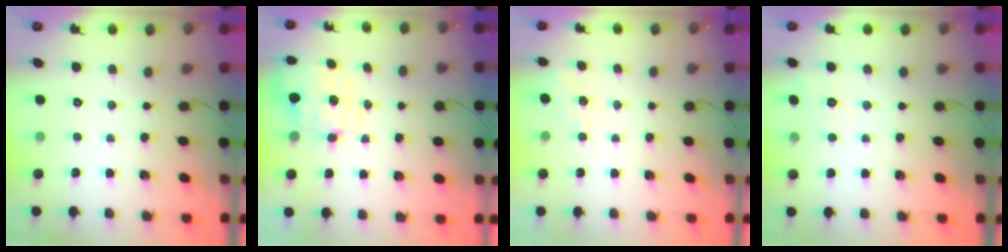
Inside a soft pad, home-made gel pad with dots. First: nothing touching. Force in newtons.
{"total": 2.1, "press": 1.7, "slide": 1.1}
{"total": 4.6, "press": 4.4, "slide": 1.5}
{"total": 1.7, "press": 0.1, "slide": 1.7}